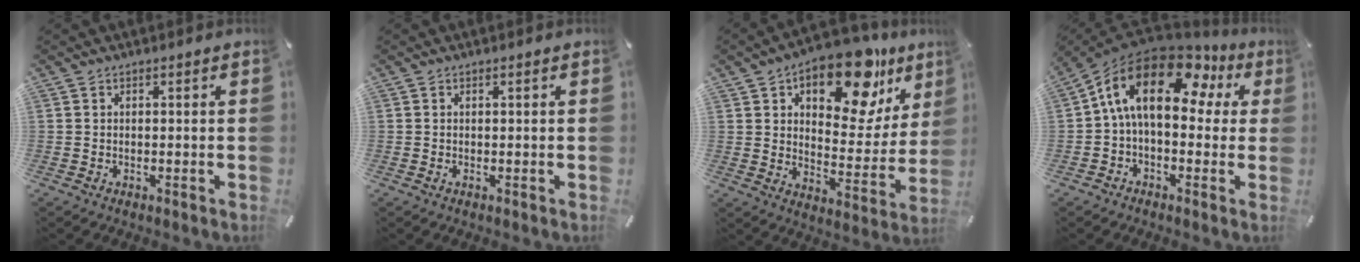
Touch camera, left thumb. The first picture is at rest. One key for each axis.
{"total": 0.9, "fx": 0.0, "fy": 0.0, "fz": 0.9, "tx": -0.015, "ty": -0.004, "tz": 0.000}
{"total": 19.9, "fx": 12.6, "fy": 9.5, "fz": 12.1, "tx": -0.157, "ty": -0.083, "tz": 0.206}
{"total": 17.9, "fx": 5.8, "fy": 9.8, "fz": 13.9, "tx": -0.257, "ty": -0.019, "tz": 0.094}